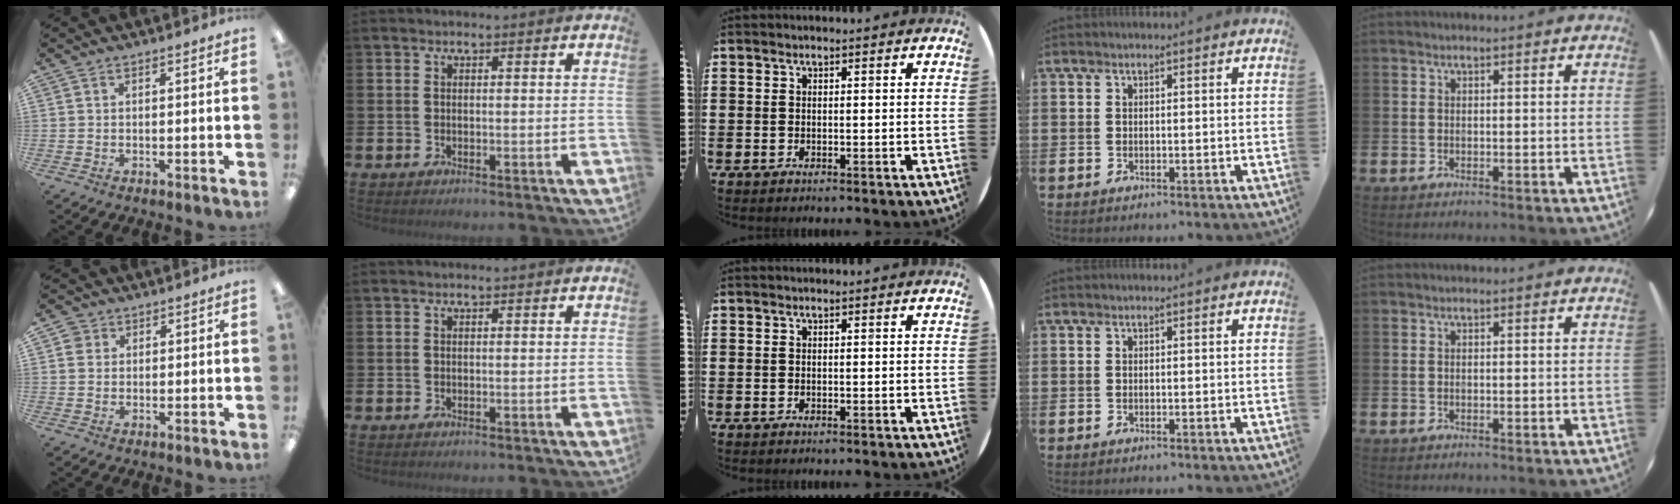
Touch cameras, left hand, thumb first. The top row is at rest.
{"thumb": {"total": 3.3, "force": [1.5, 2.9, 0.6], "torque": [-0.013, 0.004, 0.027]}}